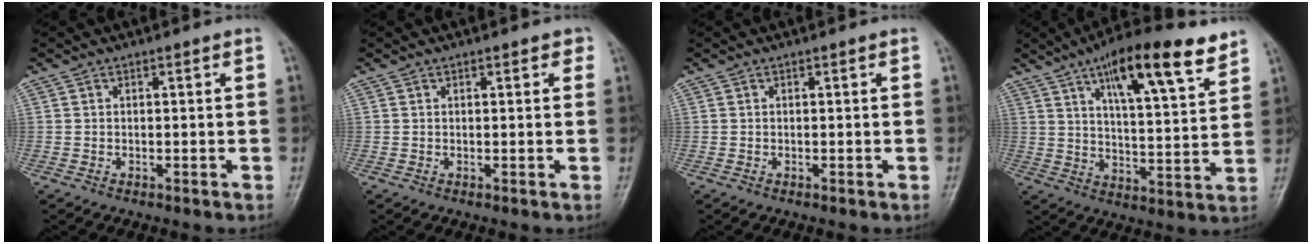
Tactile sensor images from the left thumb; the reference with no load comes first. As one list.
[{"total": 1.6, "force": [0.9, 0.9, 1.0], "torque": [-0.002, 0.000, 0.007]}, {"total": 0.0}, {"total": 17.6, "force": [10.6, 4.9, 13.2], "torque": [-0.180, -0.040, 0.167]}]